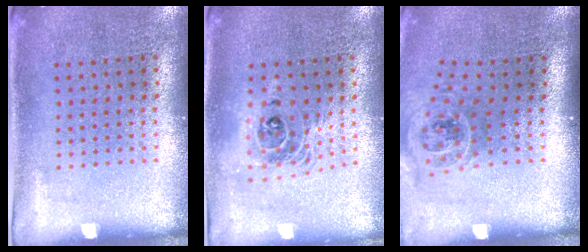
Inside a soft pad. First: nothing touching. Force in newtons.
{"total": 1.7, "press": 1.4, "slide": 0.9}
{"total": 1.1, "press": 1.0, "slide": 0.5}